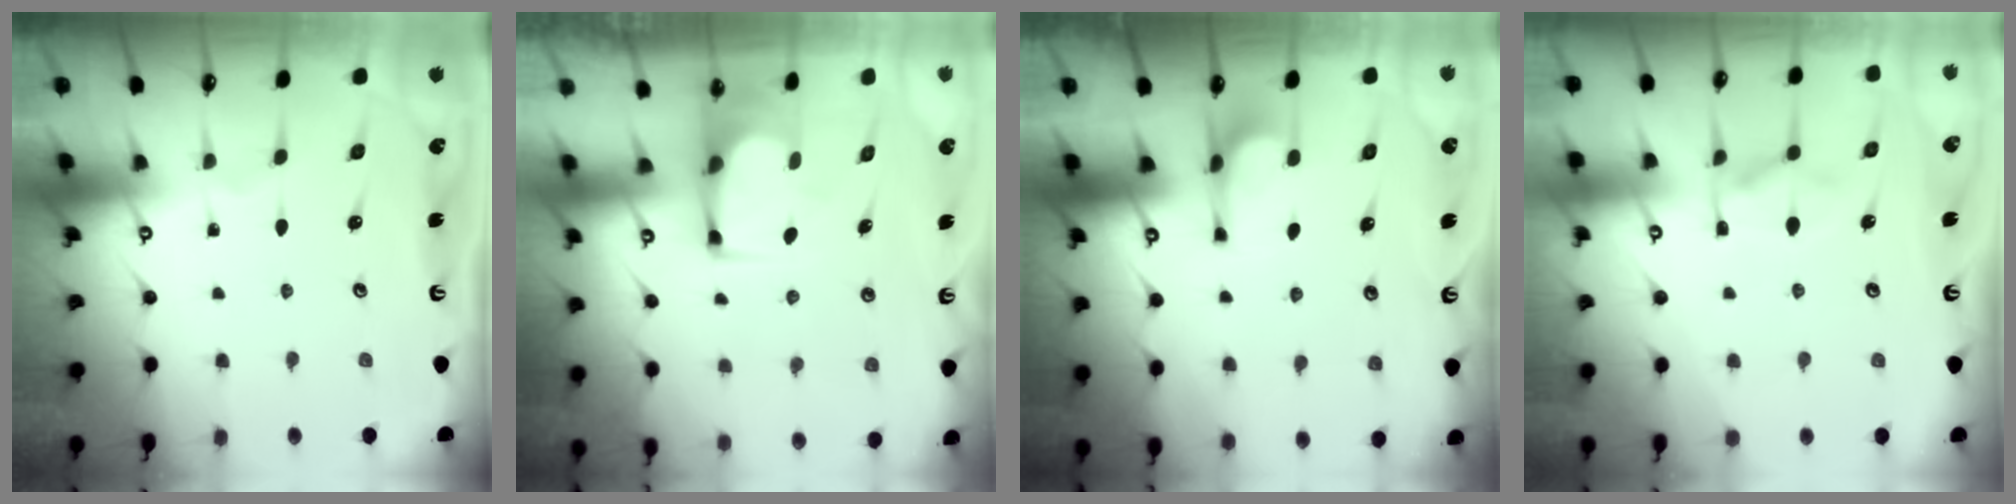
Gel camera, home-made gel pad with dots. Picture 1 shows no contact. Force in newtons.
{"total": 6.1, "press": 6.0, "slide": 0.6}
{"total": 4.0, "press": 3.9, "slide": 0.8}
{"total": 4.3, "press": 4.1, "slide": 1.4}